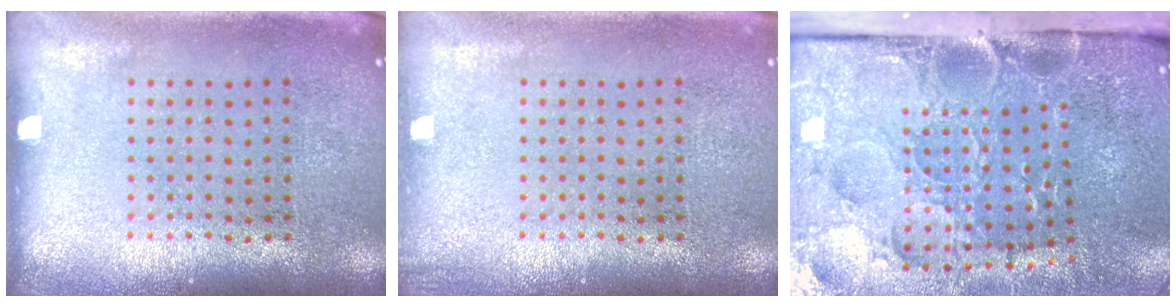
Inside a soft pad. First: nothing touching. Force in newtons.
{"total": 0.7, "press": 0.7, "slide": 0.0}
{"total": 5.3, "press": 4.0, "slide": 3.4}